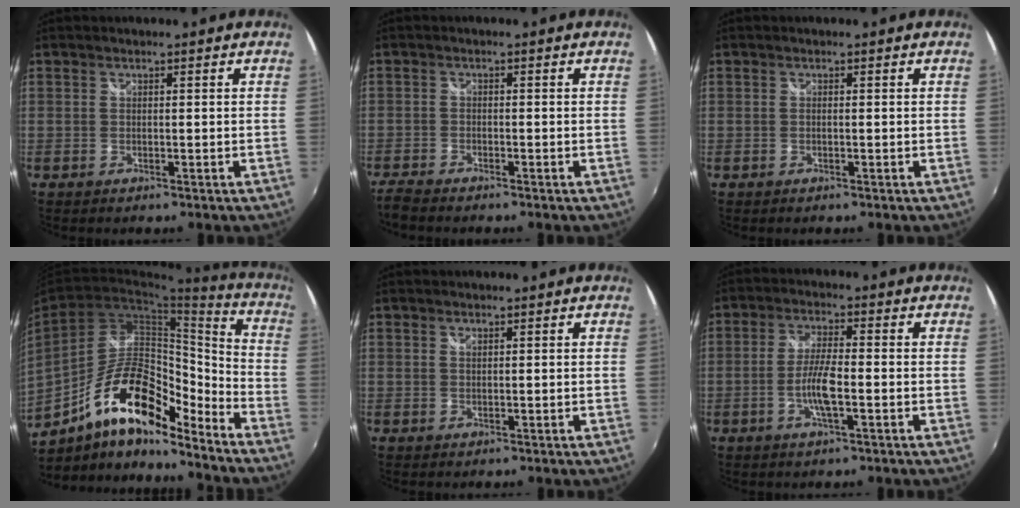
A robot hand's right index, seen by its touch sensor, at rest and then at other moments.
{"total": 3.5, "force": [-3.3, 0.4, 1.0], "torque": [-0.038, -0.015, -0.063]}
{"total": 0.0}
{"total": 17.9, "force": [-12.4, 6.1, 11.4], "torque": [-0.211, 0.009, -0.215]}
{"total": 0.6, "force": [0.5, 0.2, 0.4], "torque": [-0.006, 0.001, 0.008]}
{"total": 5.8, "force": [-1.8, 1.0, 5.4], "torque": [-0.110, -0.001, -0.034]}